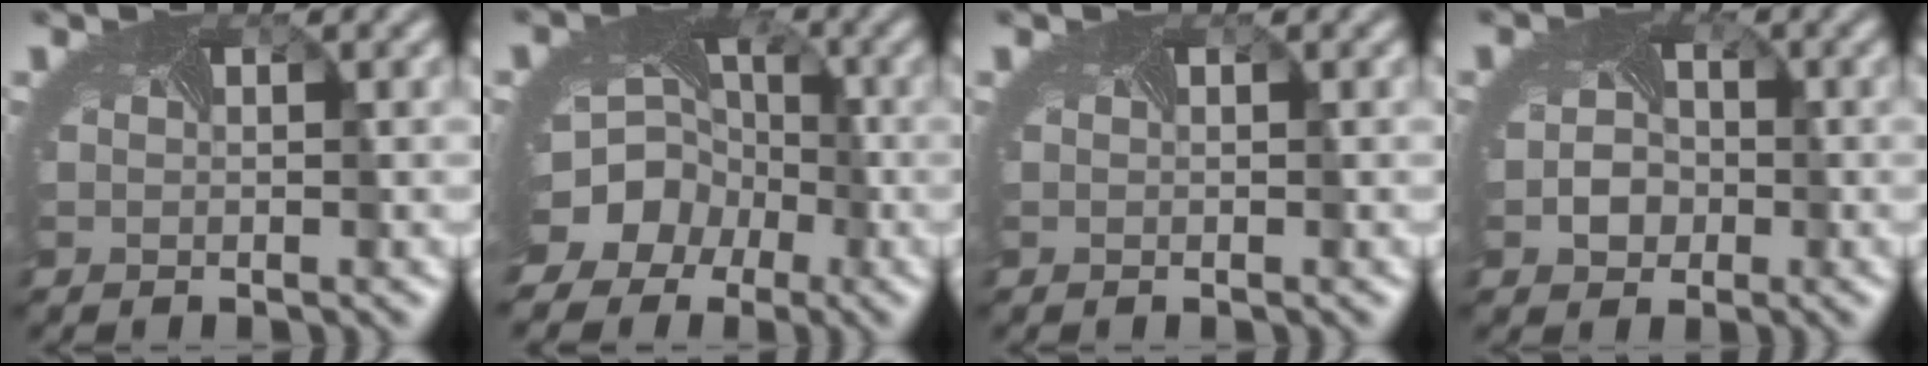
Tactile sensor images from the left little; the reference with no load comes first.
{"total": 11.9, "force": [-4.8, 10.0, 4.3], "torque": [-0.090, -0.016, -0.095]}
{"total": 0.0}
{"total": 3.1, "force": [-0.8, 2.6, 1.4], "torque": [-0.011, -0.001, -0.010]}